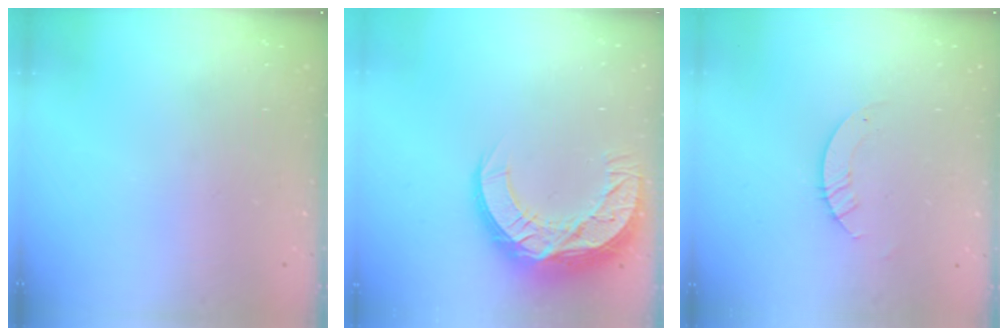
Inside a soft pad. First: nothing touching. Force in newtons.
{"total": 16.0, "press": 16.0, "slide": 1.3}
{"total": 2.8, "press": 2.8, "slide": 0.2}